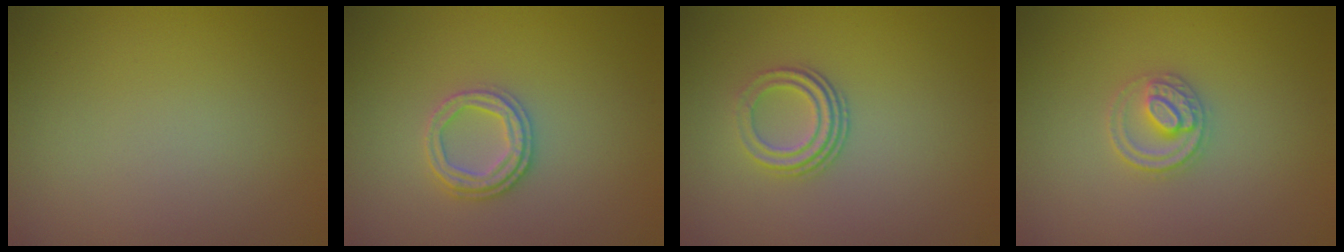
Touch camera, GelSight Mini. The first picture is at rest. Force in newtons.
{"total": 2.5, "press": 2.4, "slide": 0.6}
{"total": 3.1, "press": 2.1, "slide": 2.4}
{"total": 2.5, "press": 2.4, "slide": 0.3}